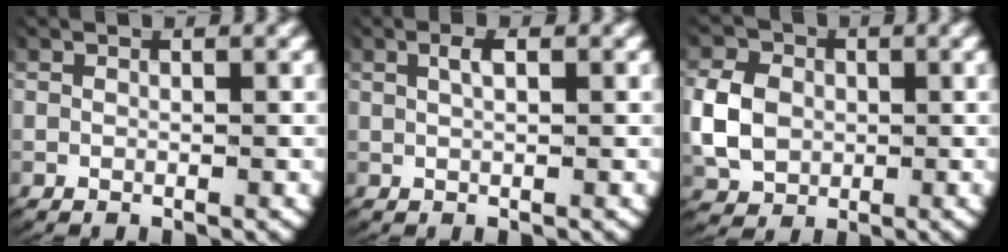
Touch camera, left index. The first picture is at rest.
{"total": 1.4, "force": [0.6, 0.4, 1.3], "torque": [-0.024, 0.000, 0.013]}
{"total": 5.3, "force": [-0.1, 4.5, 2.8], "torque": [-0.065, -0.010, 0.008]}